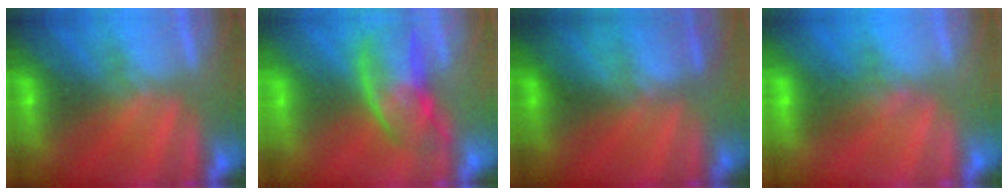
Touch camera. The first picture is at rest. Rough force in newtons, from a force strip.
{"total": 2.7}
{"total": 2.8}
{"total": 1.6}